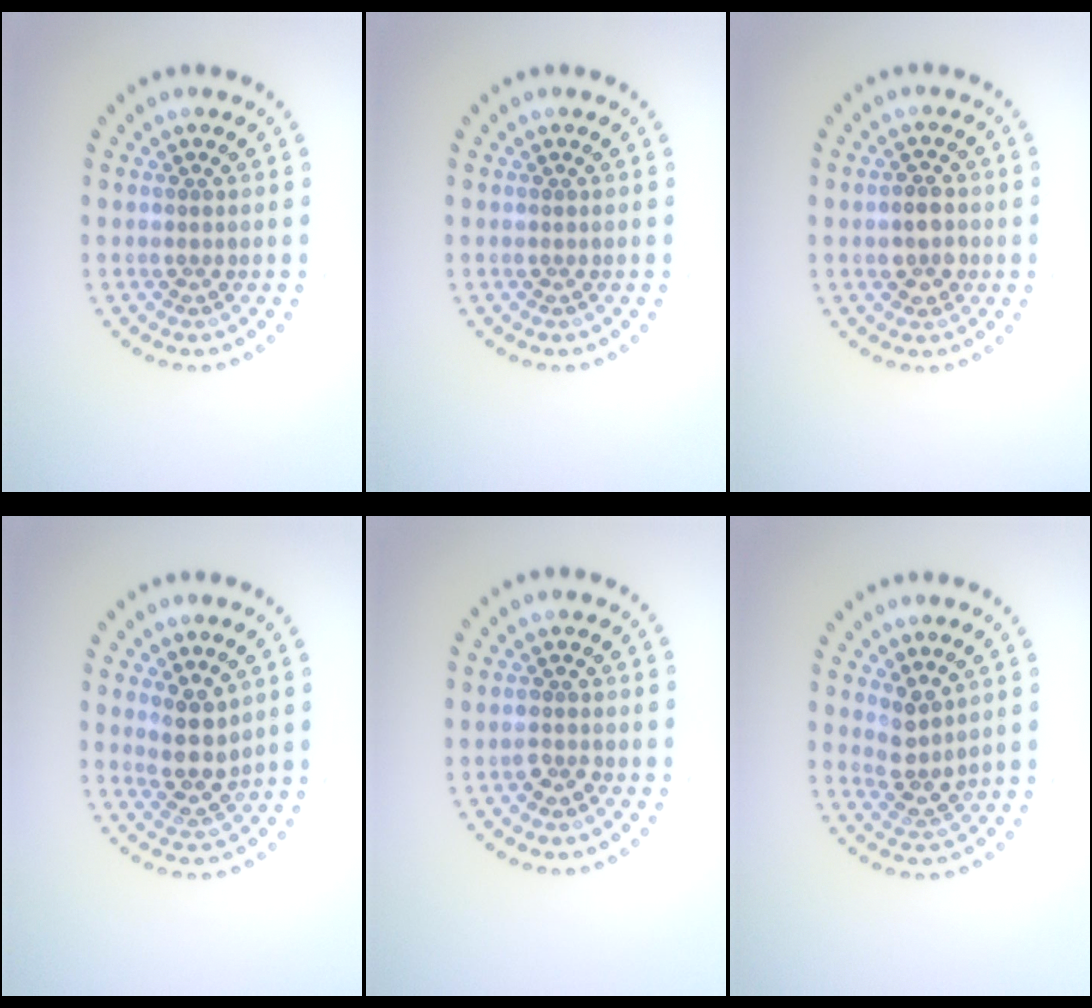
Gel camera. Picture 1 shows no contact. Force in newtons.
{"total": 0.0}
{"total": 2.5, "press": 2.5, "slide": 0.4}
{"total": 2.9, "press": 2.4, "slide": 1.7}
{"total": 1.1, "press": 1.1, "slide": 0.3}
{"total": 2.5, "press": 2.0, "slide": 1.5}